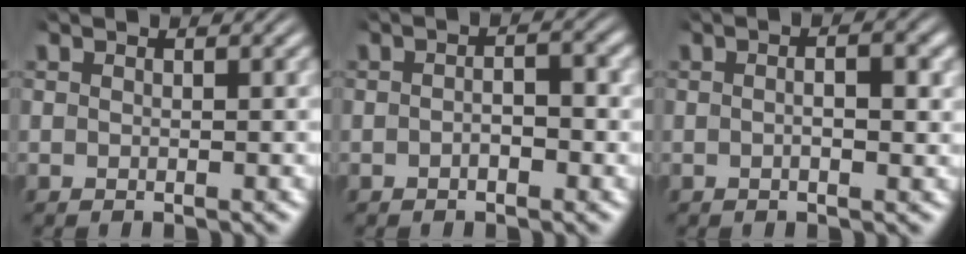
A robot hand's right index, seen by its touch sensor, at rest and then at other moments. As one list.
[{"total": 1.9, "force": [-0.7, 0.7, 1.7], "torque": [-0.019, 0.002, -0.017]}, {"total": 2.4, "force": [-0.1, 0.5, 2.3], "torque": [-0.029, 0.005, -0.007]}]